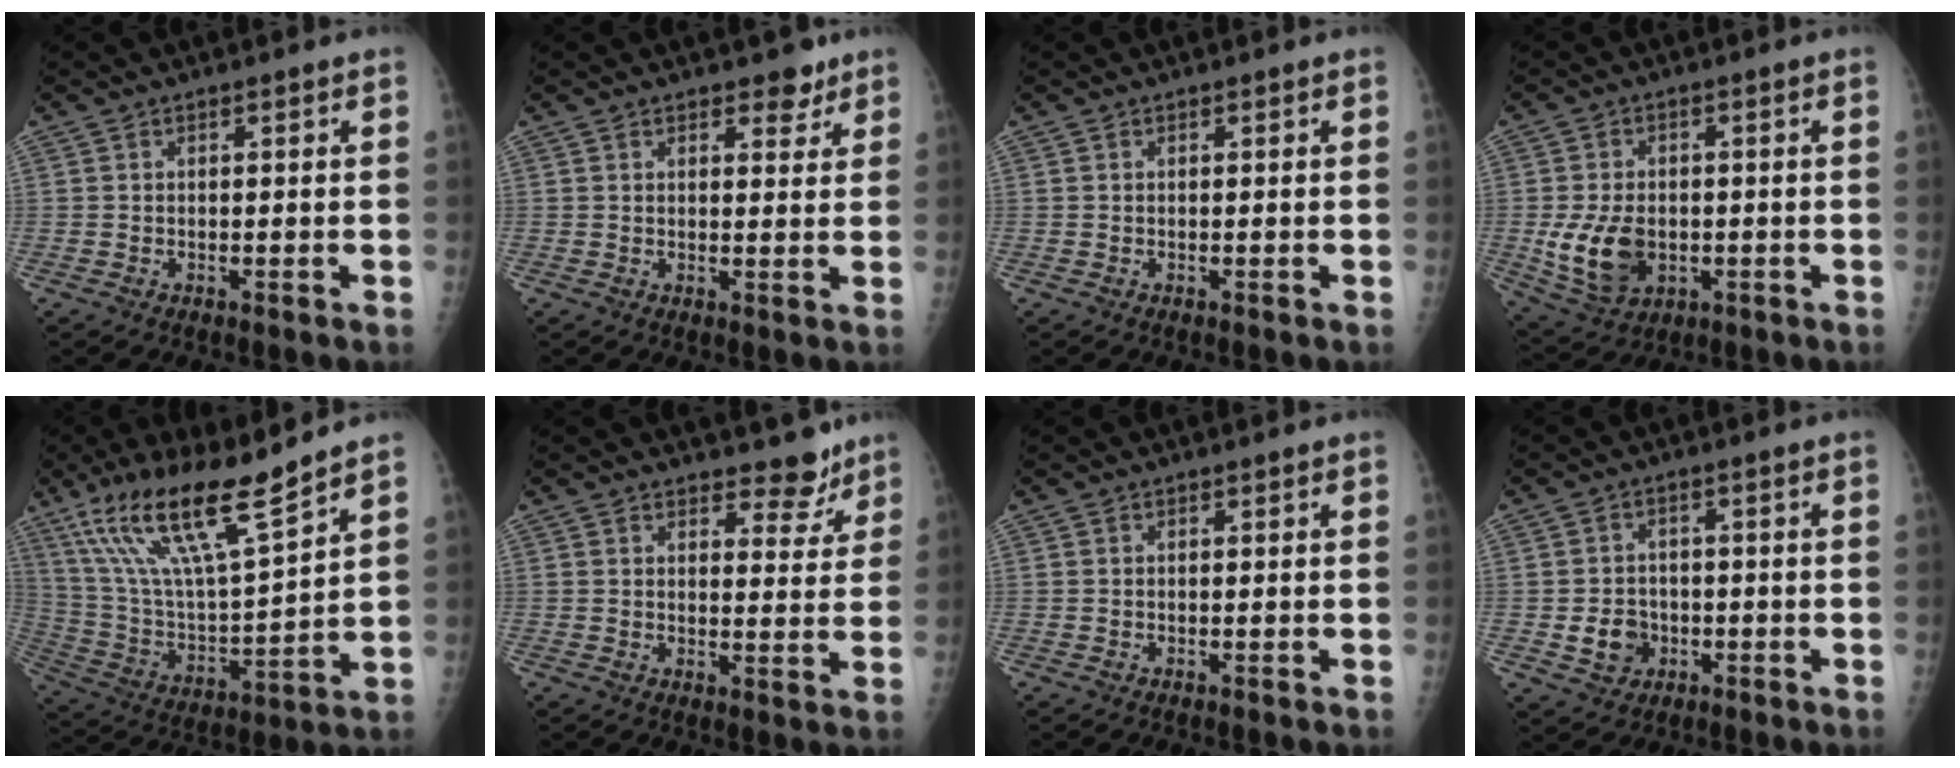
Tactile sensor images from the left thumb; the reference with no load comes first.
{"total": 3.5, "force": [2.5, 1.8, 1.6], "torque": [-0.002, -0.013, 0.033]}
{"total": 0.0}
{"total": 10.1, "force": [-1.4, 7.0, 7.1], "torque": [-0.119, -0.004, -0.010]}
{"total": 19.0, "force": [13.2, 2.9, 13.3], "torque": [-0.235, -0.064, 0.253]}
{"total": 5.4, "force": [4.5, 2.5, 1.7], "torque": [0.005, -0.034, 0.060]}
{"total": 0.0}
{"total": 5.5, "force": [-1.4, 4.7, 2.4], "torque": [-0.020, 0.009, -0.018]}